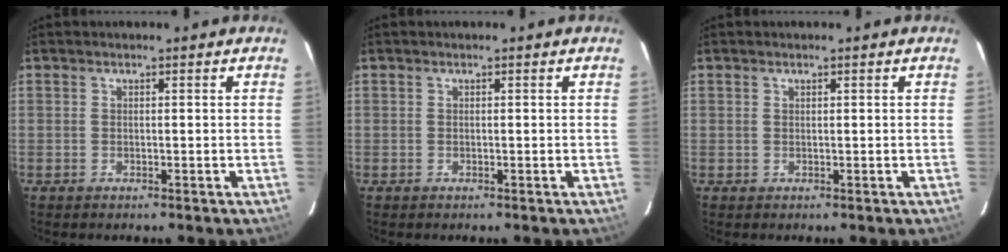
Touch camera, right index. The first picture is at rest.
{"total": 0.0}
{"total": 0.0}